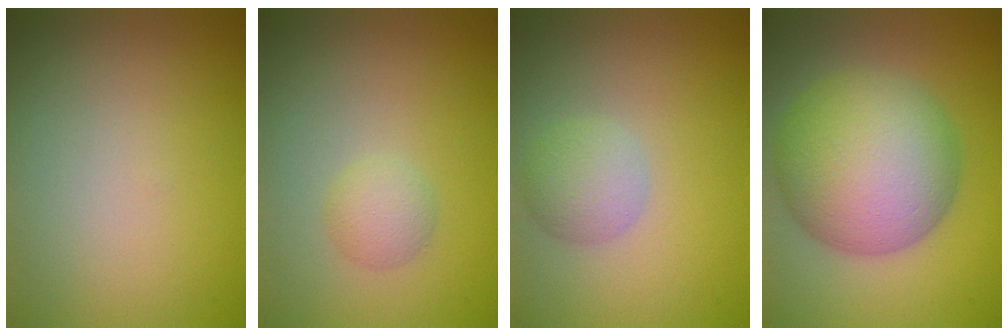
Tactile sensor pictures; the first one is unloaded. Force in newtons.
{"total": 1.8, "press": 1.8, "slide": 0.1}
{"total": 2.7, "press": 2.6, "slide": 0.2}
{"total": 11.5, "press": 11.5, "slide": 0.3}